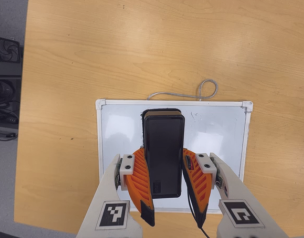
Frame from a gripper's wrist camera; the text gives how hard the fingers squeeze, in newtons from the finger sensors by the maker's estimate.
{"total": 10.2, "left": 8.9, "right": 11.6}